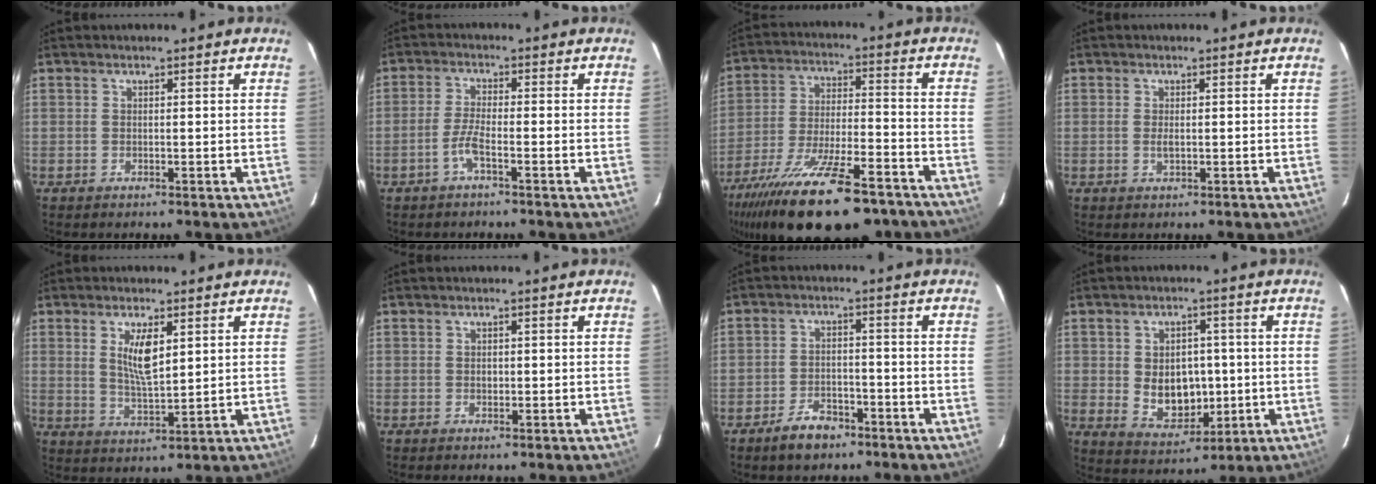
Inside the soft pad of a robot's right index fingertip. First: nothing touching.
{"total": 3.5, "force": [-2.0, 0.3, 2.9], "torque": [-0.071, 0.002, -0.042]}
{"total": 26.3, "force": [-19.8, 7.6, 15.5], "torque": [-0.297, -0.061, -0.303]}
{"total": 1.4, "force": [-0.1, 0.6, 1.2], "torque": [-0.025, -0.001, -0.002]}
{"total": 6.7, "force": [2.3, 2.2, 5.9], "torque": [-0.106, -0.006, 0.049]}
{"total": 0.9, "force": [0.0, 0.8, 0.4], "torque": [-0.005, 0.002, 0.001]}
{"total": 6.1, "force": [-4.4, 3.3, 2.8], "torque": [-0.068, 0.011, -0.067]}
{"total": 9.5, "force": [-0.4, 7.1, 6.3], "torque": [-0.123, 0.000, 0.017]}